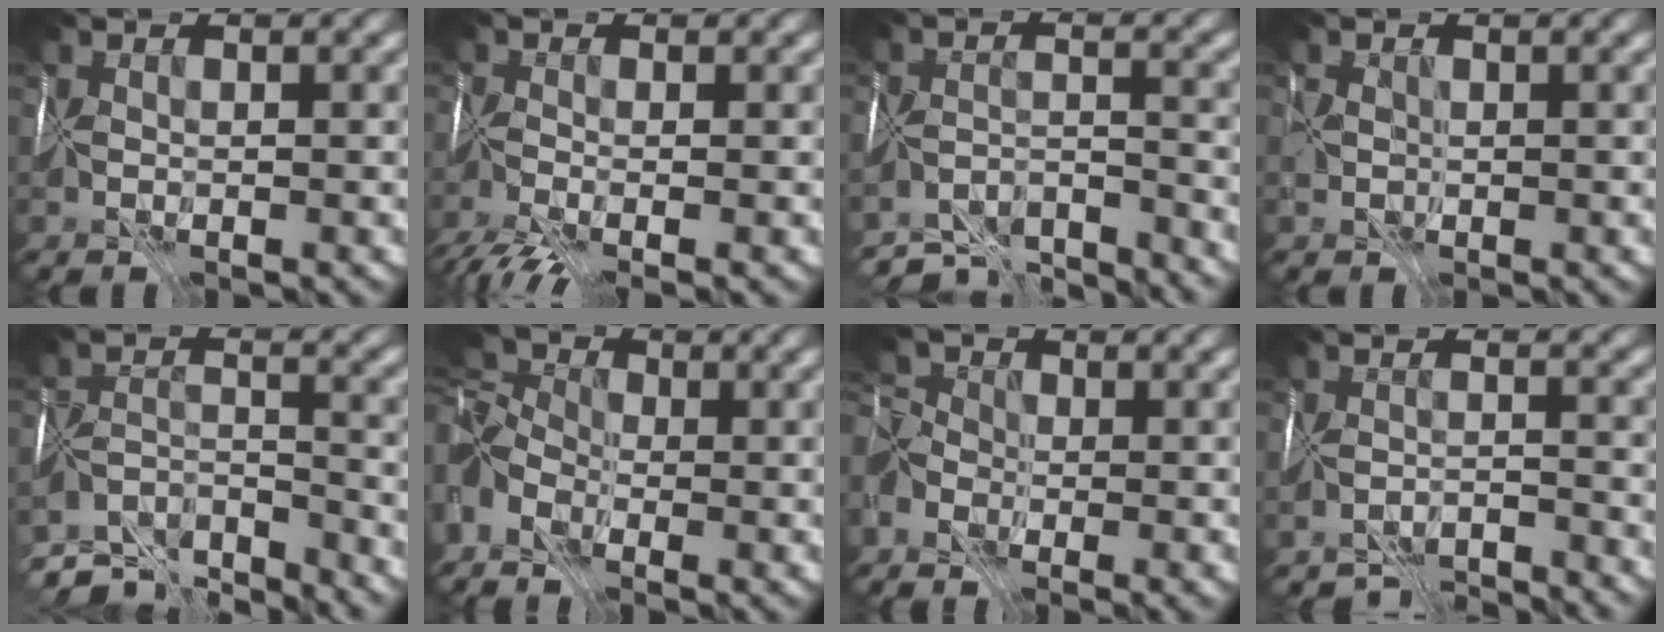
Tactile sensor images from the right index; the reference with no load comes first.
{"total": 5.2, "force": [-3.5, 1.7, 3.4], "torque": [-0.070, -0.032, -0.056]}
{"total": 8.1, "force": [-7.8, 1.2, 1.4], "torque": [-0.019, -0.005, -0.118]}
{"total": 0.8, "force": [0.3, 0.7, -0.1], "torque": [0.002, 0.001, 0.007]}
{"total": 8.3, "force": [-7.8, 2.0, 1.9], "torque": [-0.026, 0.000, -0.121]}
{"total": 6.3, "force": [-1.5, 4.2, 4.5], "torque": [-0.113, -0.002, -0.024]}
{"total": 6.5, "force": [-3.0, 4.1, 4.1], "torque": [-0.086, -0.009, -0.043]}
{"total": 5.1, "force": [-5.1, 0.1, 0.5], "torque": [-0.008, -0.011, -0.079]}